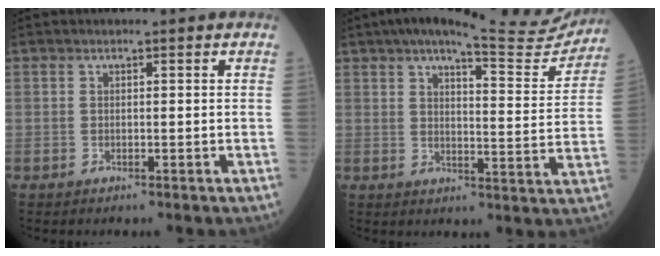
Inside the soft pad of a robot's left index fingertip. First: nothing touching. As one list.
[{"total": 19.6, "force": [17.8, 2.8, 7.6], "torque": [-0.103, -0.026, 0.218]}]